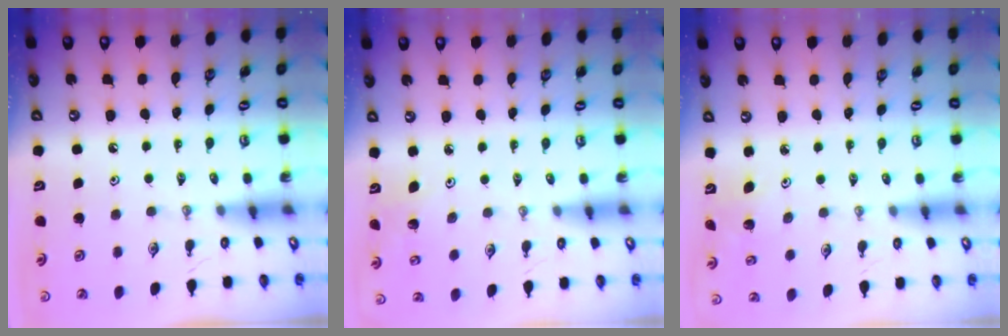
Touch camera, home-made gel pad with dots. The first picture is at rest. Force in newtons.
{"total": 2.8, "press": 2.8, "slide": 0.2}
{"total": 2.6, "press": 2.6, "slide": 0.2}